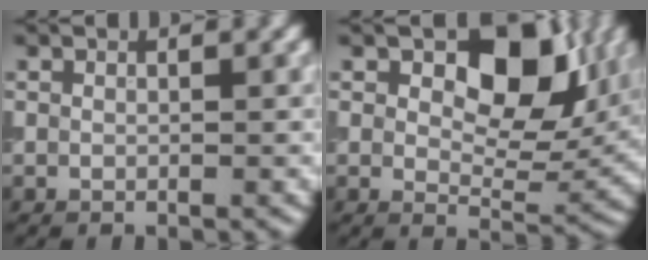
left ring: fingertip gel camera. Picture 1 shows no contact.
{"total": 9.1, "force": [2.9, 5.3, 6.8], "torque": [-0.092, -0.006, 0.041]}